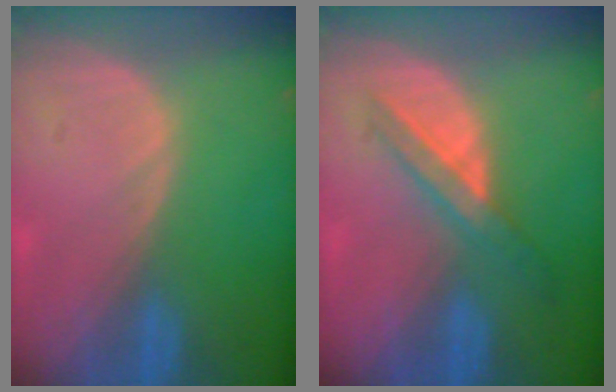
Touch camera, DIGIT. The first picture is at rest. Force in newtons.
{"total": 6.0, "press": 5.3, "slide": 2.7}